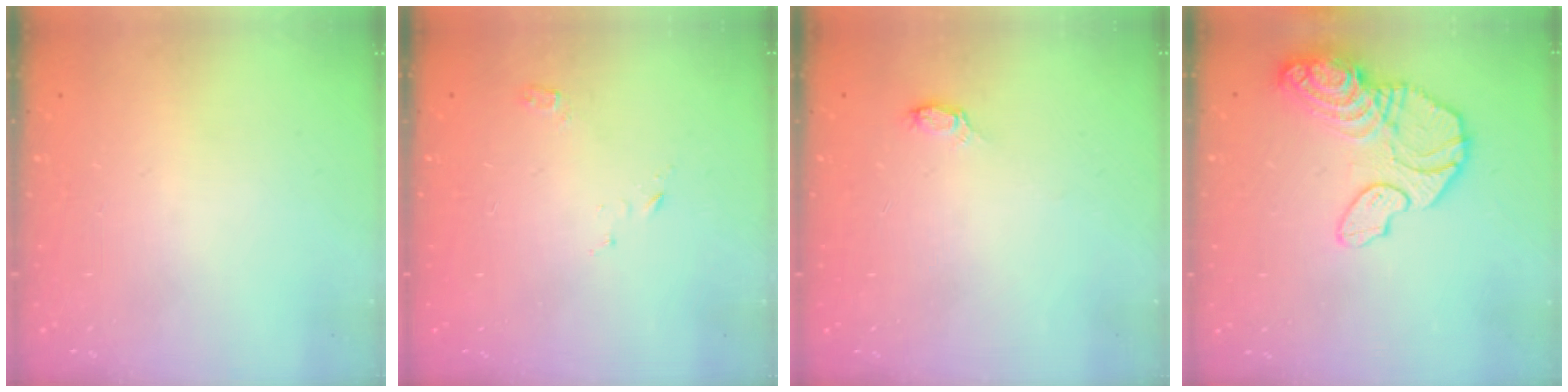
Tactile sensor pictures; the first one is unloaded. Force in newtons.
{"total": 3.2, "press": 3.2, "slide": 0.3}
{"total": 3.1, "press": 3.1, "slide": 0.4}
{"total": 15.5, "press": 15.4, "slide": 2.1}